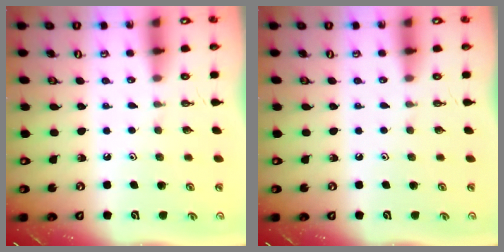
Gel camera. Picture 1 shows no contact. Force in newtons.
{"total": 0.0}